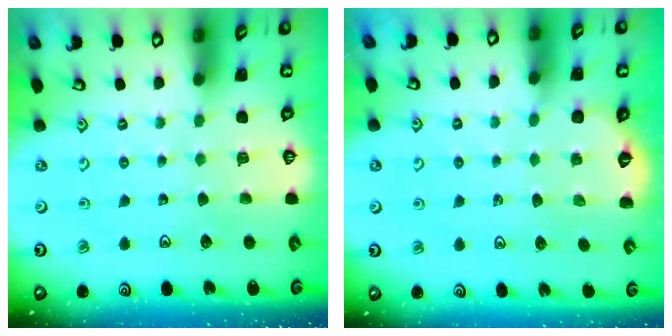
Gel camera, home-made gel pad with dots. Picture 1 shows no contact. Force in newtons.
{"total": 2.8, "press": 2.2, "slide": 1.8}